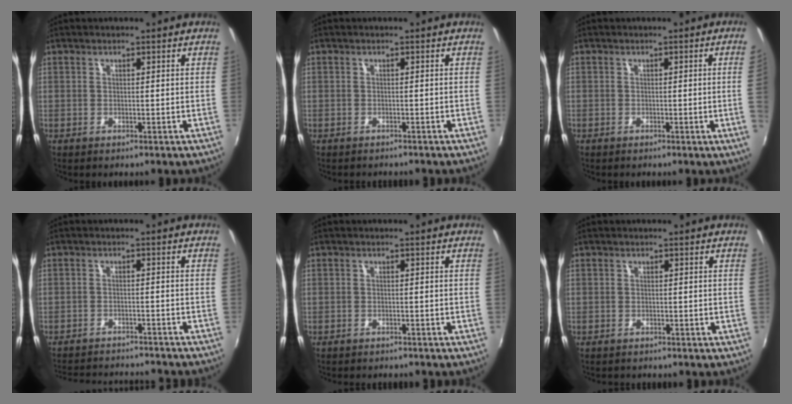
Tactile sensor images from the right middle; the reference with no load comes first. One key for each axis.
{"total": 2.3, "fx": -2.1, "fy": 0.3, "fz": 0.8, "tx": -0.023, "ty": -0.015, "tz": -0.030}
{"total": 2.5, "fx": -0.1, "fy": -1.6, "fz": 1.9, "tx": -0.027, "ty": -0.020, "tz": 0.004}
{"total": 14.7, "fx": -13.5, "fy": 2.4, "fz": 5.3, "tx": -0.110, "ty": -0.015, "tz": -0.190}
{"total": 3.1, "fx": -2.8, "fy": 0.7, "fz": 0.9, "tx": -0.028, "ty": -0.014, "tz": -0.042}
{"total": 1.4, "fx": -1.3, "fy": 0.2, "fz": 0.4, "tx": -0.009, "ty": -0.009, "tz": -0.019}